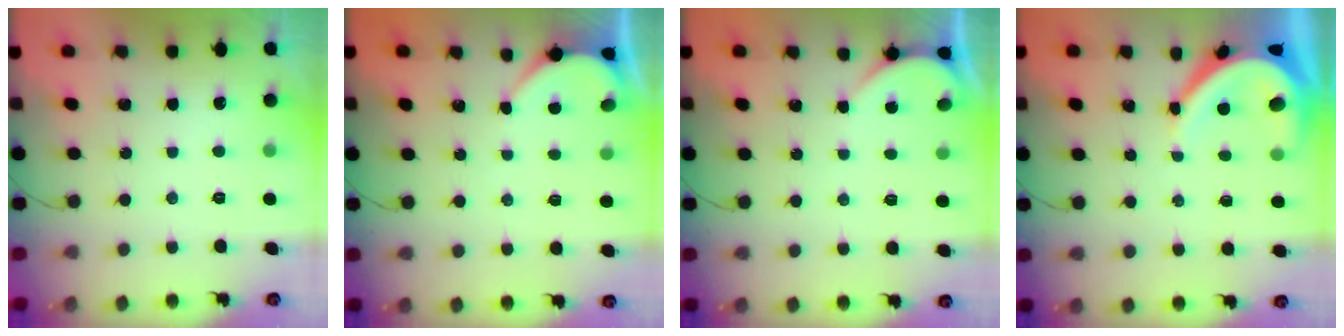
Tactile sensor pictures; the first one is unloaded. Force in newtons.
{"total": 1.7, "press": 1.7, "slide": 0.2}
{"total": 0.6, "press": 0.6, "slide": 0.1}
{"total": 7.5, "press": 7.5, "slide": 0.9}